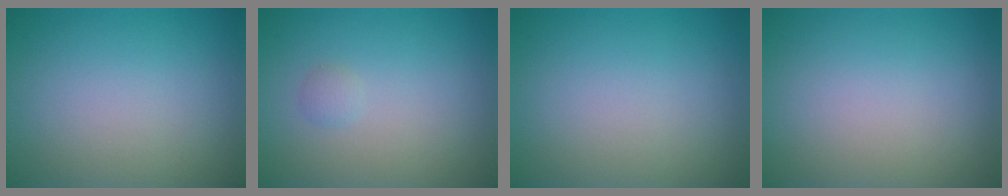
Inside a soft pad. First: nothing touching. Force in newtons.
{"total": 0.7, "press": 0.7, "slide": 0.0}
{"total": 0.0}
{"total": 0.0}